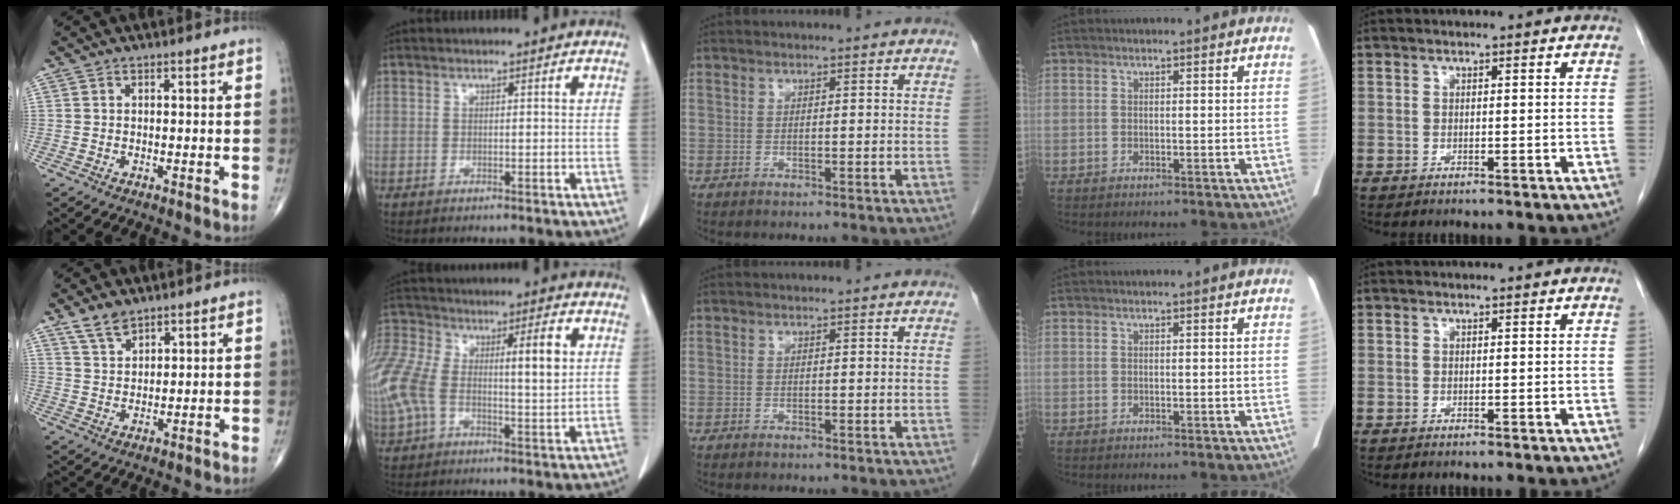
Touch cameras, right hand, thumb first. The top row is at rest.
{"thumb": {"total": 4.4, "force": [3.4, 2.2, 1.9], "torque": [-0.025, -0.019, 0.070]}, "index": {"total": 19.6, "force": [1.8, 9.1, 17.2], "torque": [-0.389, 0.037, 0.032]}}